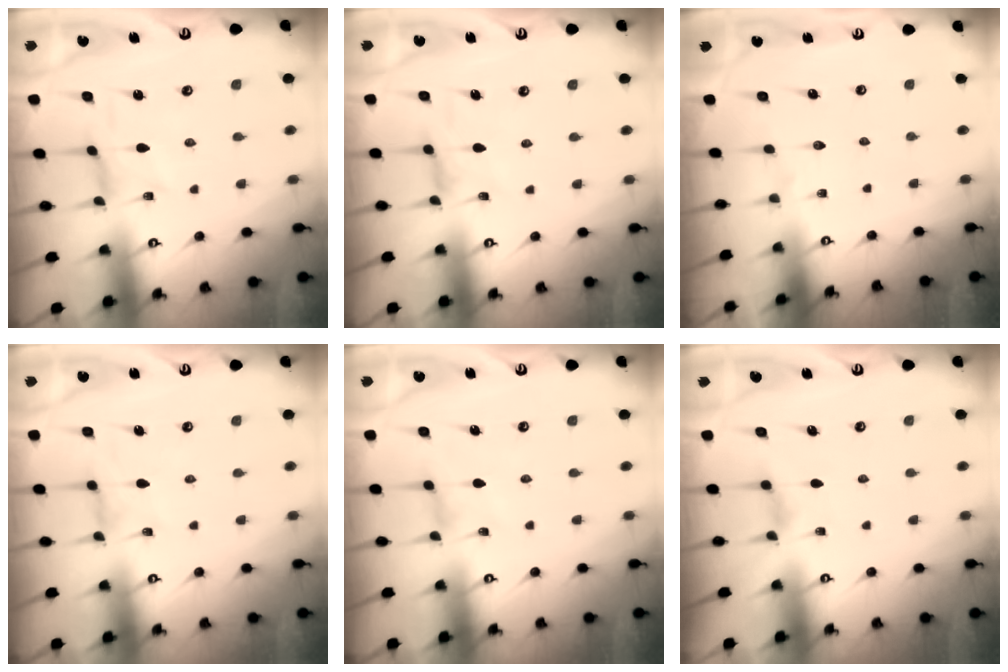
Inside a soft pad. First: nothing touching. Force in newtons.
{"total": 1.4, "press": 1.4, "slide": 0.4}
{"total": 0.0}
{"total": 0.8, "press": 0.7, "slide": 0.3}
{"total": 0.6, "press": 0.5, "slide": 0.2}
{"total": 3.1, "press": 3.1, "slide": 0.6}